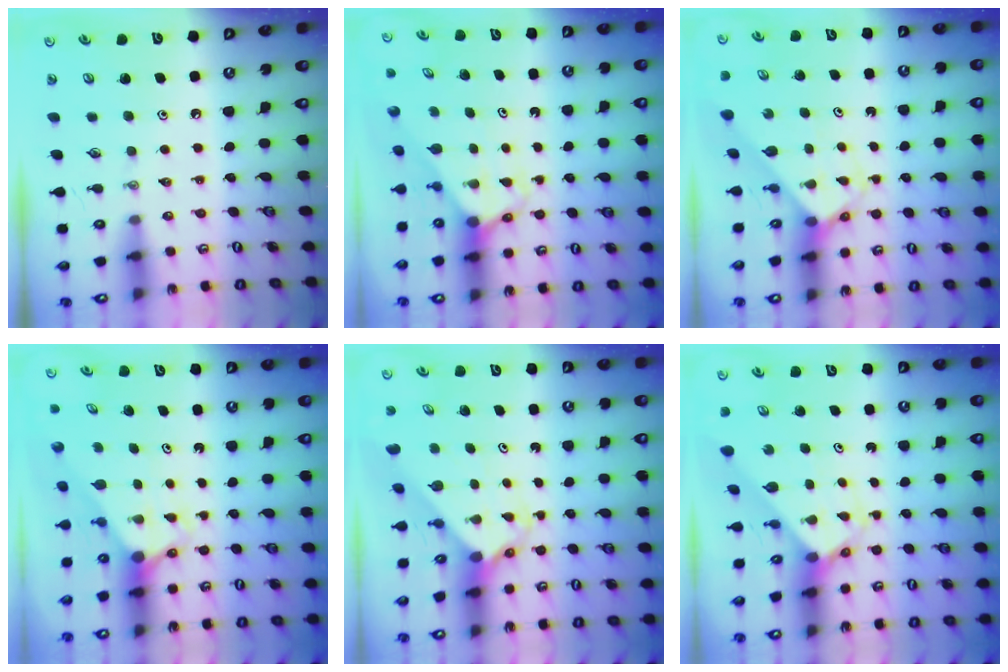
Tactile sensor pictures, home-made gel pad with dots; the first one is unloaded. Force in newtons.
{"total": 2.8, "press": 2.8, "slide": 0.2}
{"total": 2.8, "press": 2.8, "slide": 0.1}
{"total": 2.8, "press": 2.8, "slide": 0.0}
{"total": 3.4, "press": 3.4, "slide": 0.3}
{"total": 2.6, "press": 2.6, "slide": 0.2}